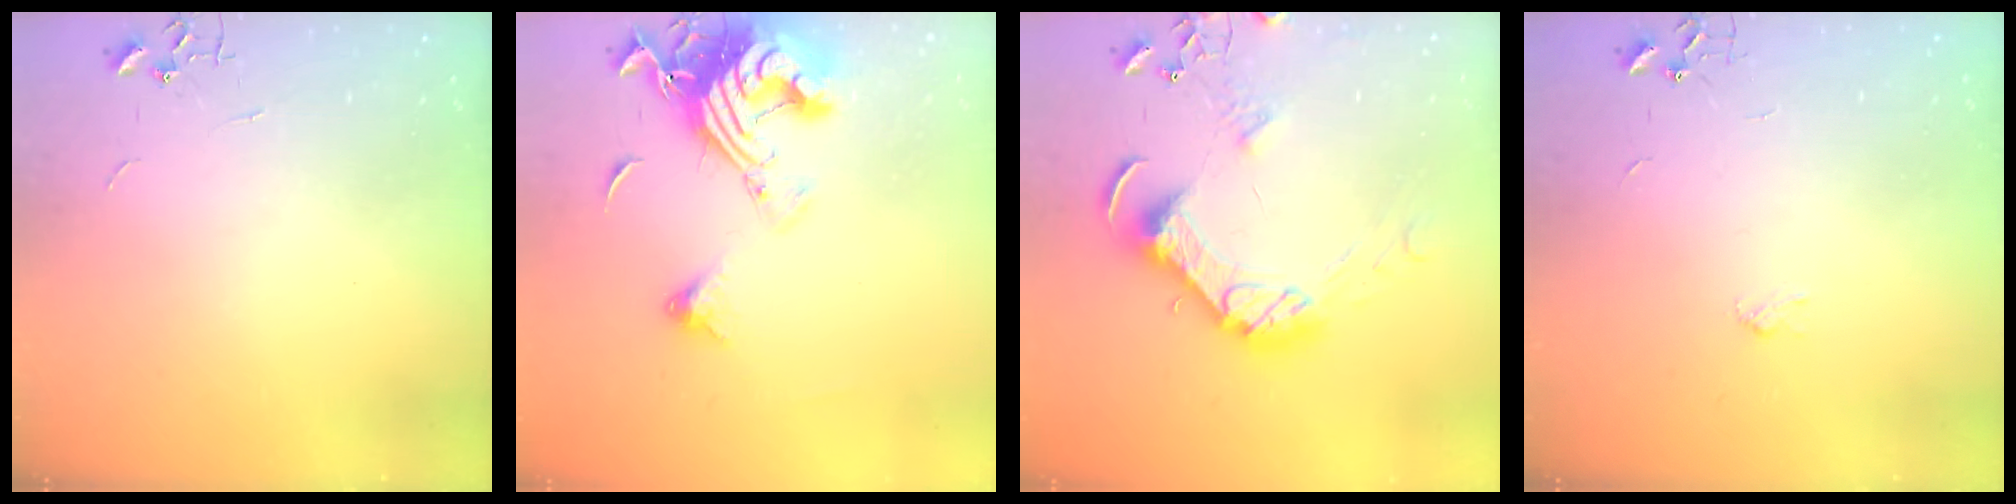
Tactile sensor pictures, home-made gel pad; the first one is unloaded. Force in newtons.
{"total": 18.1, "press": 18.0, "slide": 2.0}
{"total": 16.1, "press": 16.0, "slide": 1.9}
{"total": 3.1, "press": 3.0, "slide": 0.7}